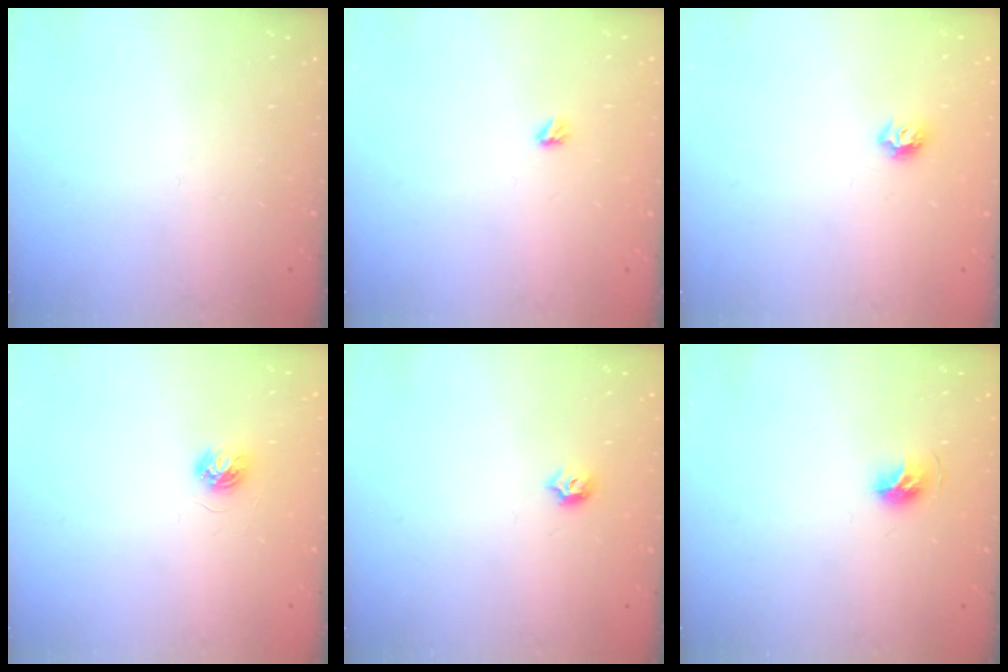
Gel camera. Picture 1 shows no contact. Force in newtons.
{"total": 2.9, "press": 2.9, "slide": 0.5}
{"total": 6.5, "press": 6.5, "slide": 0.8}
{"total": 4.6, "press": 4.6, "slide": 0.5}
{"total": 4.9, "press": 4.8, "slide": 0.9}
{"total": 6.7, "press": 6.7, "slide": 0.9}